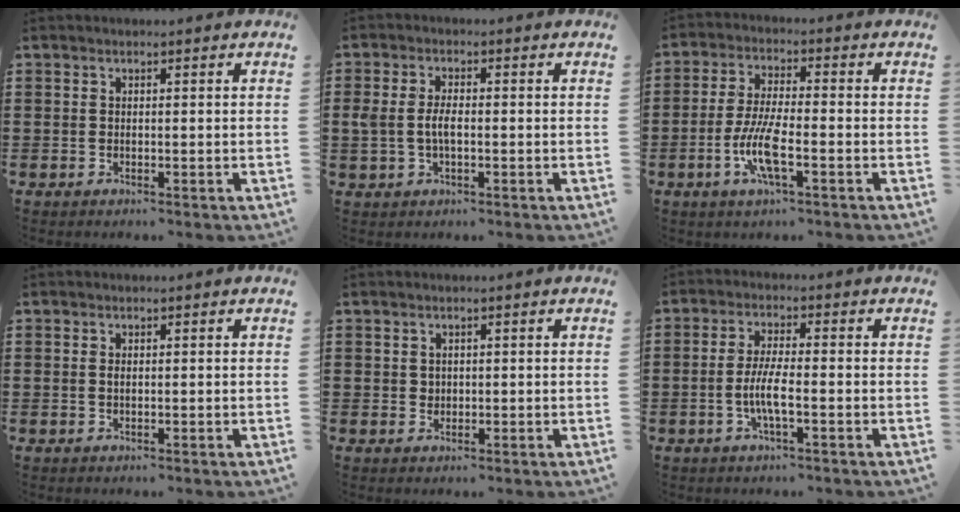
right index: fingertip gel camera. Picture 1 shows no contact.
{"total": 3.6, "force": [-0.3, 1.8, 3.1], "torque": [-0.081, -0.003, -0.013]}
{"total": 7.5, "force": [-2.7, 1.8, 6.7], "torque": [-0.143, -0.011, -0.054]}
{"total": 0.6, "force": [0.1, 0.3, 0.5], "torque": [-0.013, -0.001, 0.002]}
{"total": 1.1, "force": [0.5, 1.0, 0.1], "torque": [-0.005, 0.005, 0.009]}
{"total": 5.0, "force": [-1.6, 0.8, 4.7], "torque": [-0.102, -0.005, -0.036]}